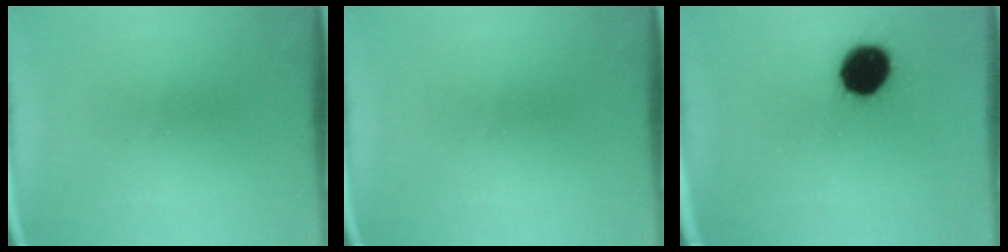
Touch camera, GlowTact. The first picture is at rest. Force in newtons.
{"total": 0.0}
{"total": 13.0}